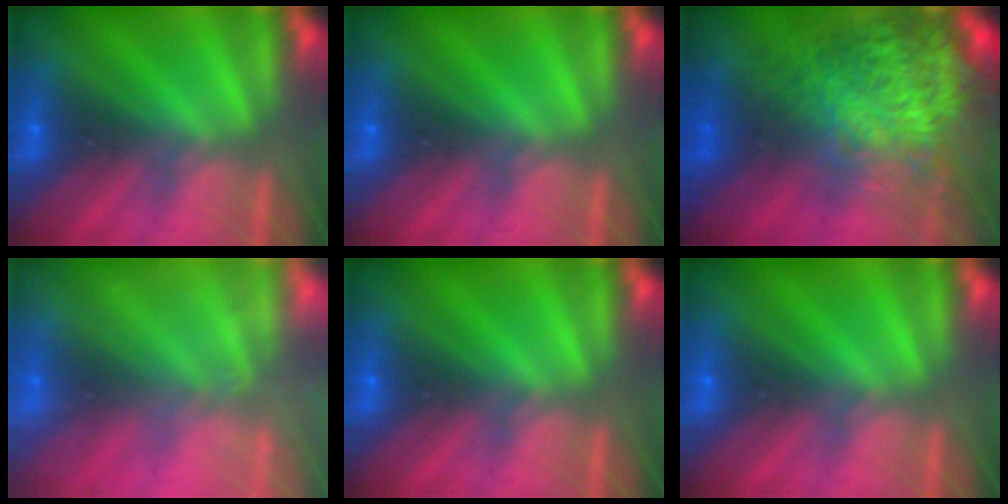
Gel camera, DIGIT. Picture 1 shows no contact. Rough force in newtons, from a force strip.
{"total": 0.0}
{"total": 10.7}
{"total": 2.4}
{"total": 0.0}
{"total": 0.0}